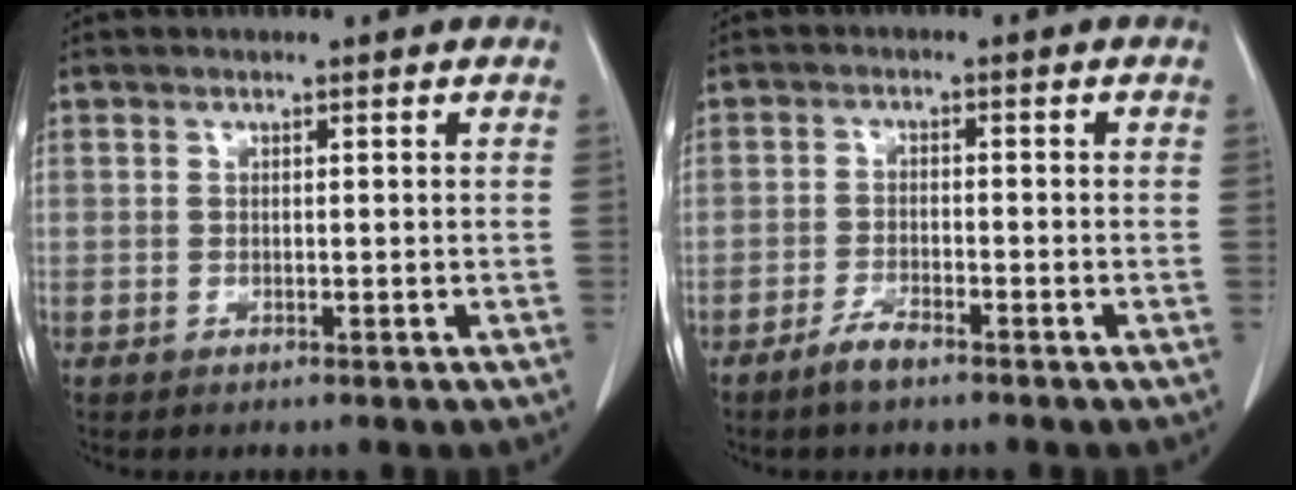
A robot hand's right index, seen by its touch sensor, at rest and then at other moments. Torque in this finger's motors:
{"motor_torque": [-0.07, -0.02, 0.14, 0.05]}